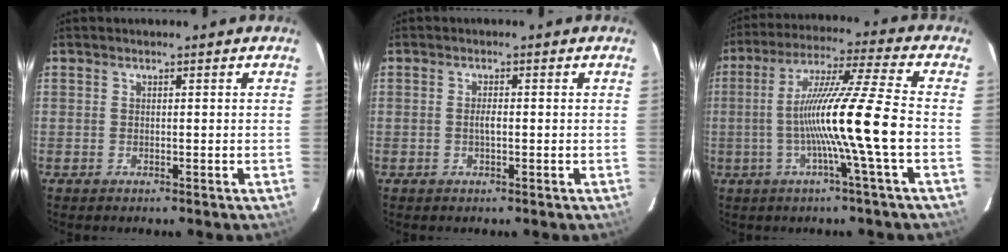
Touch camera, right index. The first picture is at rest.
{"total": 1.4, "force": [-0.2, 0.4, 1.3], "torque": [-0.026, 0.002, -0.005]}
{"total": 14.8, "force": [-3.3, -2.6, 14.2], "torque": [-0.255, -0.001, -0.064]}